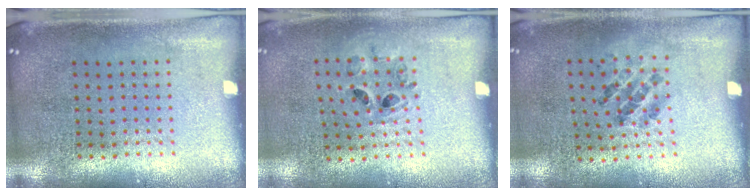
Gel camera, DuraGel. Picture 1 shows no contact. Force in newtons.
{"total": 0.9, "press": 0.8, "slide": 0.2}
{"total": 1.1, "press": 0.7, "slide": 0.9}